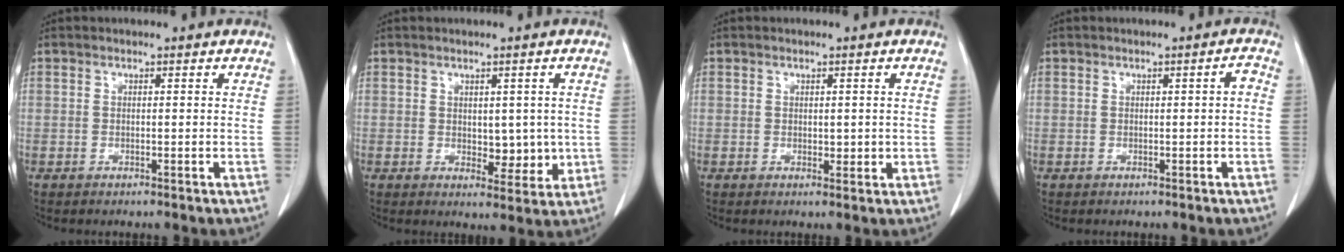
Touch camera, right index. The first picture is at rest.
{"total": 4.8, "force": [0.0, 2.8, 3.9], "torque": [-0.041, -0.005, 0.011]}
{"total": 1.8, "force": [0.1, 1.2, 1.3], "torque": [-0.014, -0.003, 0.006]}
{"total": 1.2, "force": [-0.1, 0.1, 1.2], "torque": [-0.015, 0.002, -0.001]}